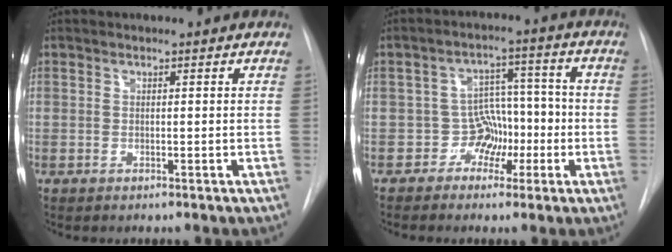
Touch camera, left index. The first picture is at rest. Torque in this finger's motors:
{"motor_torque": [-0.02, 0.41, -0.01, -0.03]}